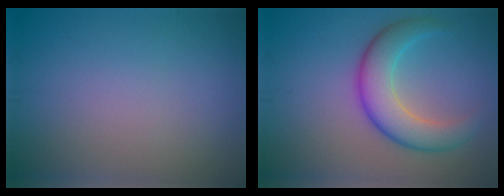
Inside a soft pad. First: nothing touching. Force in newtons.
{"total": 5.6, "press": 5.6, "slide": 0.1}